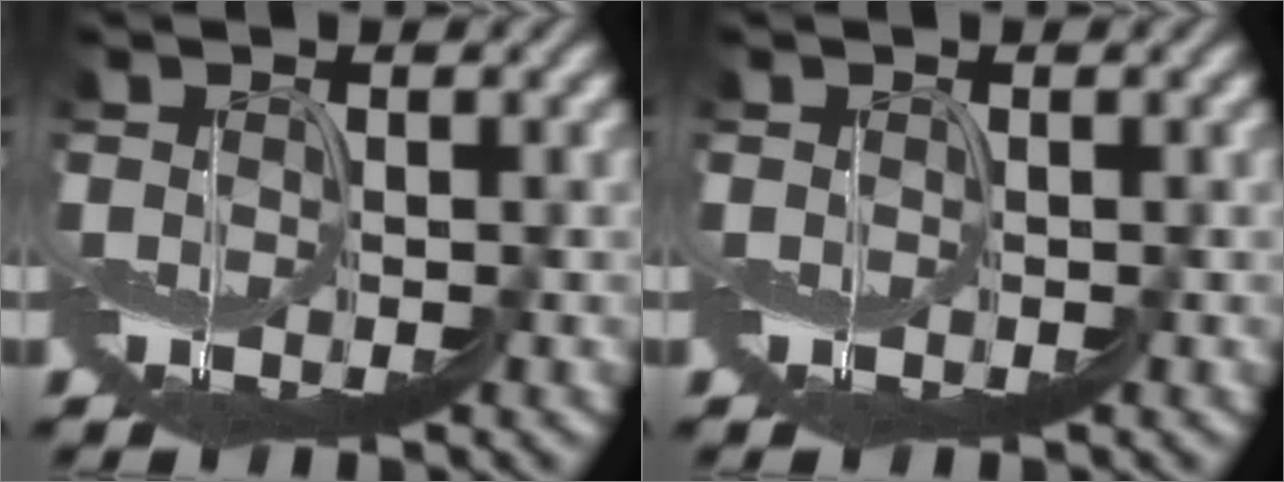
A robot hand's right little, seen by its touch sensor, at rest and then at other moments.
{"total": 0.0}